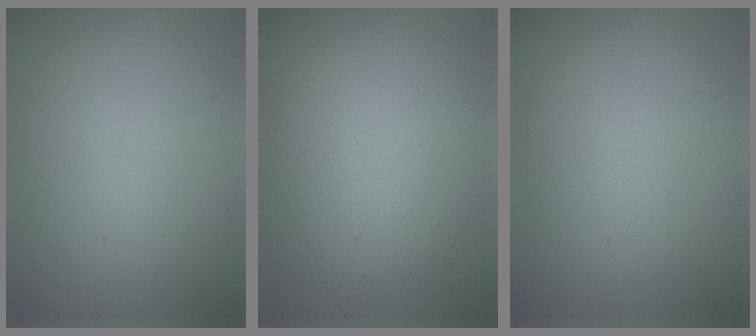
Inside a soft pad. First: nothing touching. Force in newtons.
{"total": 6.5, "press": 6.5, "slide": 0.5}
{"total": 0.0}